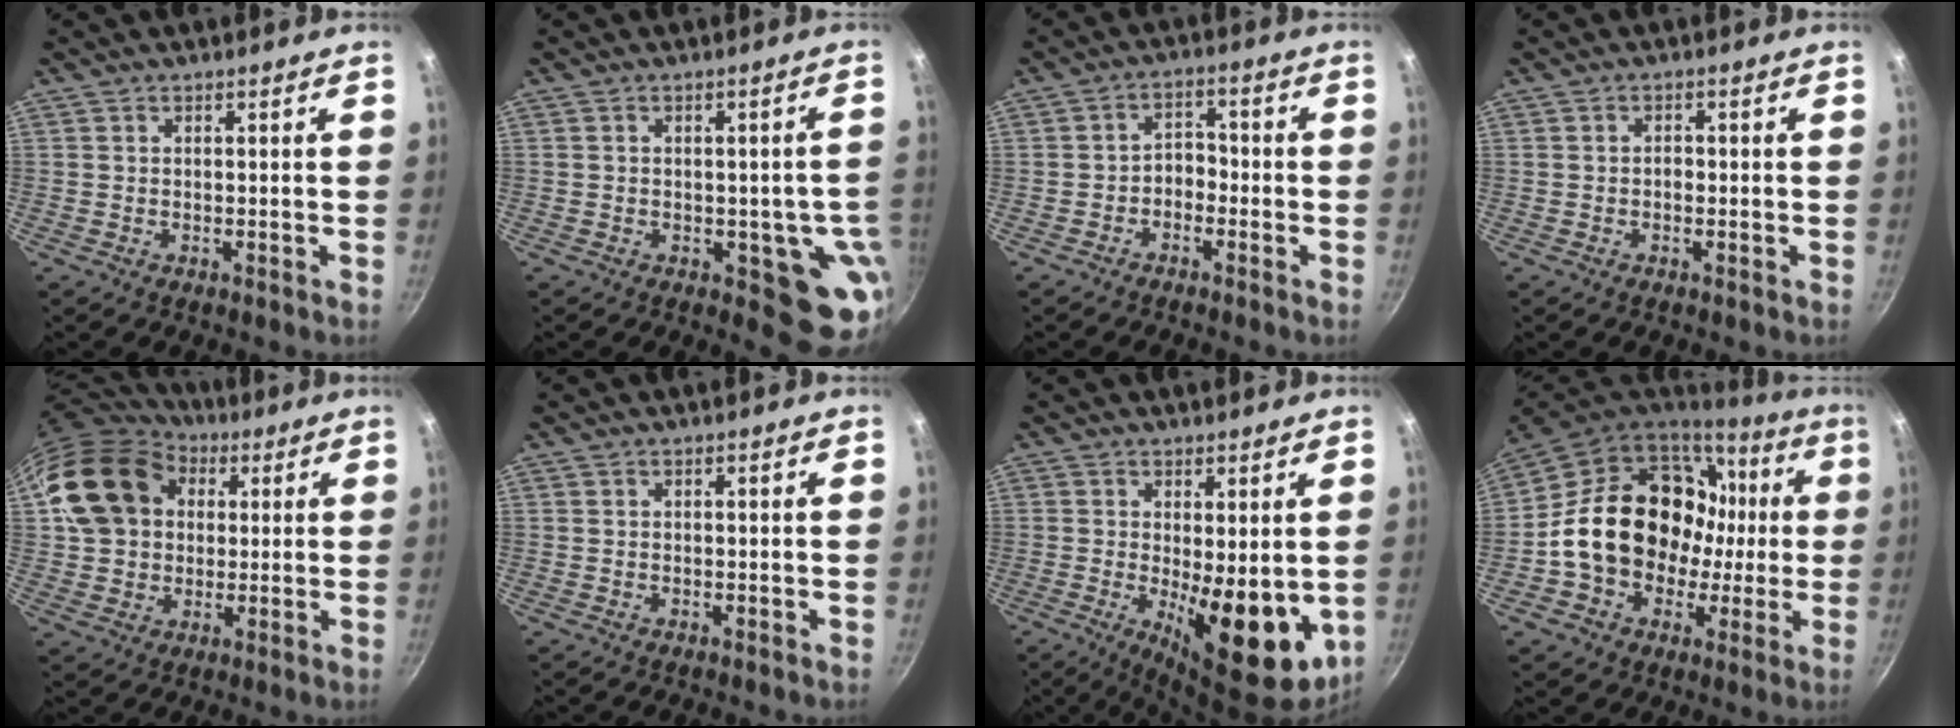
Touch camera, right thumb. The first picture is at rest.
{"total": 9.6, "force": [-1.9, 4.8, 8.1], "torque": [-0.045, -0.004, -0.023]}
{"total": 3.4, "force": [-1.7, 2.4, 1.8], "torque": [-0.009, 0.026, -0.034]}
{"total": 1.0, "force": [-0.4, 0.7, 0.6], "torque": [-0.007, 0.006, -0.007]}
{"total": 18.0, "force": [4.5, 14.3, 9.9], "torque": [-0.165, 0.024, 0.073]}
{"total": 0.0}
{"total": 13.4, "force": [-1.5, 5.3, 12.2], "torque": [-0.142, -0.016, -0.005]}
{"total": 23.1, "force": [1.1, 18.3, 14.0], "torque": [-0.212, 0.052, 0.033]}